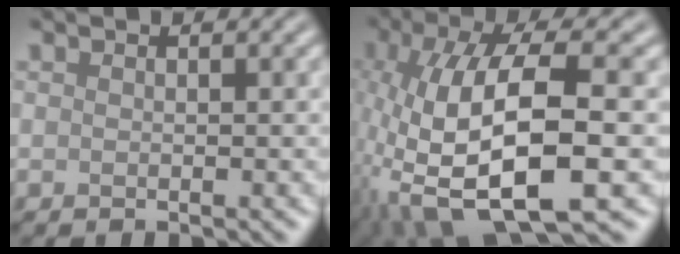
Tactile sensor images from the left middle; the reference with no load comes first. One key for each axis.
{"total": 13.7, "fx": -3.1, "fy": 5.0, "fz": 12.4, "tx": -0.247, "ty": -0.003, "tz": -0.062}